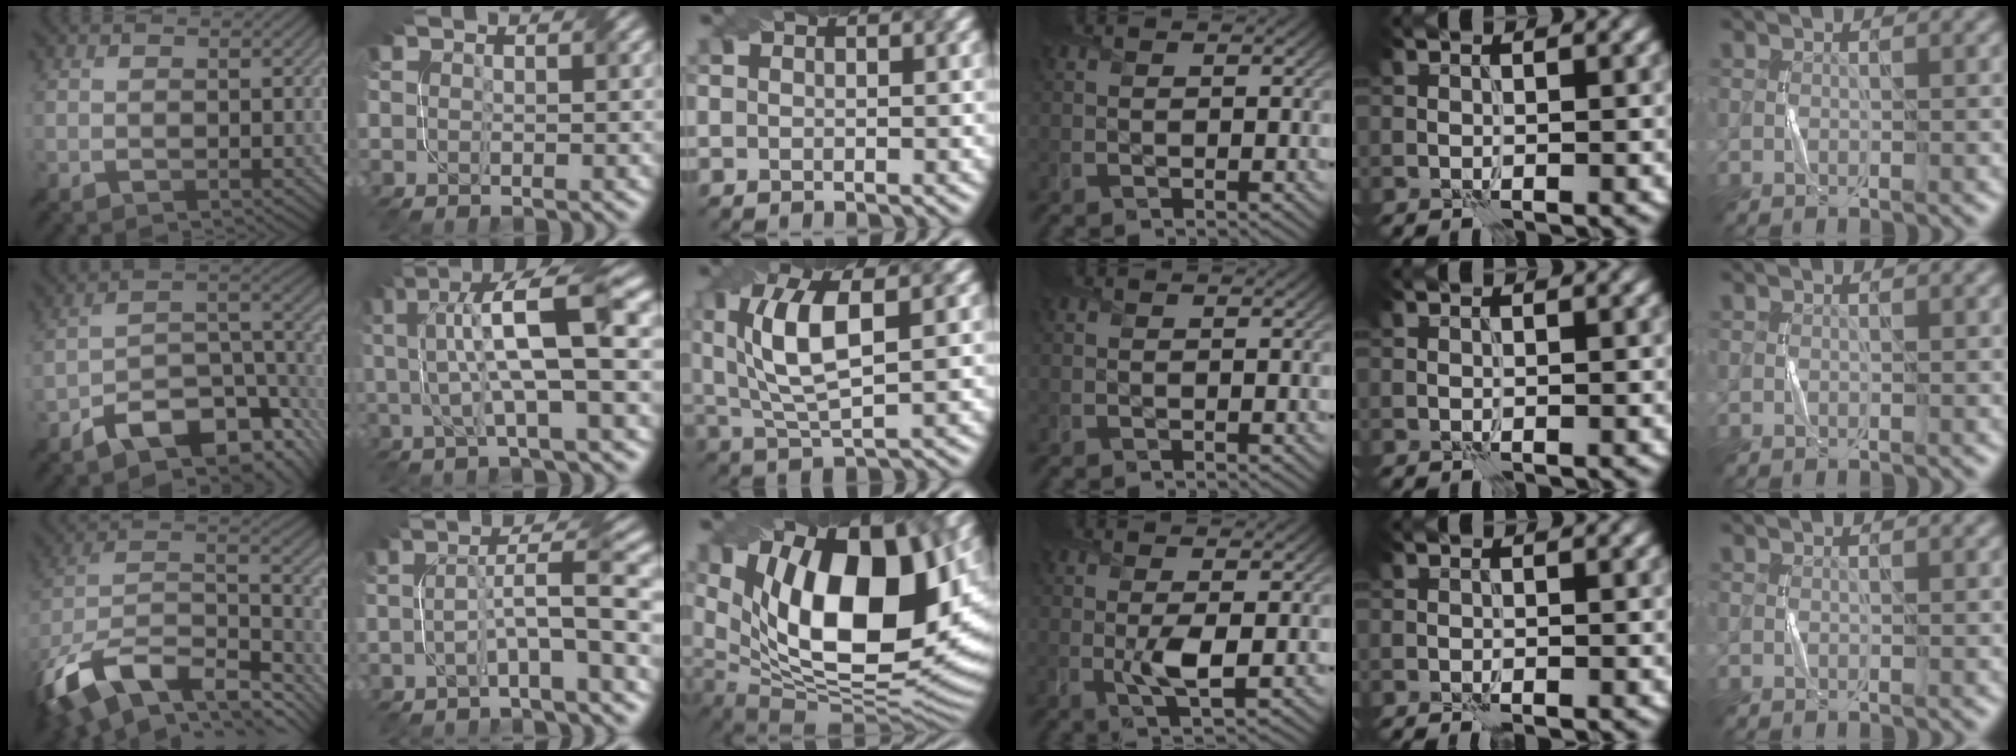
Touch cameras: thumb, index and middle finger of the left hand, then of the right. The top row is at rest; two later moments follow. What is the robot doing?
{"motion": "twist", "object": "screw"}